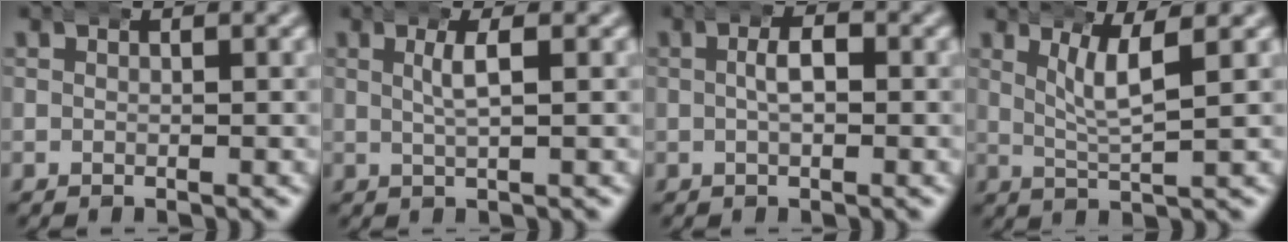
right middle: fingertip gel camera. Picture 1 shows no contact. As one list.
[{"total": 2.0, "force": [0.6, 0.0, 2.0], "torque": [-0.035, 0.002, 0.012]}, {"total": 2.5, "force": [0.0, 1.1, 2.3], "torque": [-0.027, 0.010, -0.007]}, {"total": 3.5, "force": [1.8, 0.2, 3.0], "torque": [-0.056, -0.003, 0.036]}]